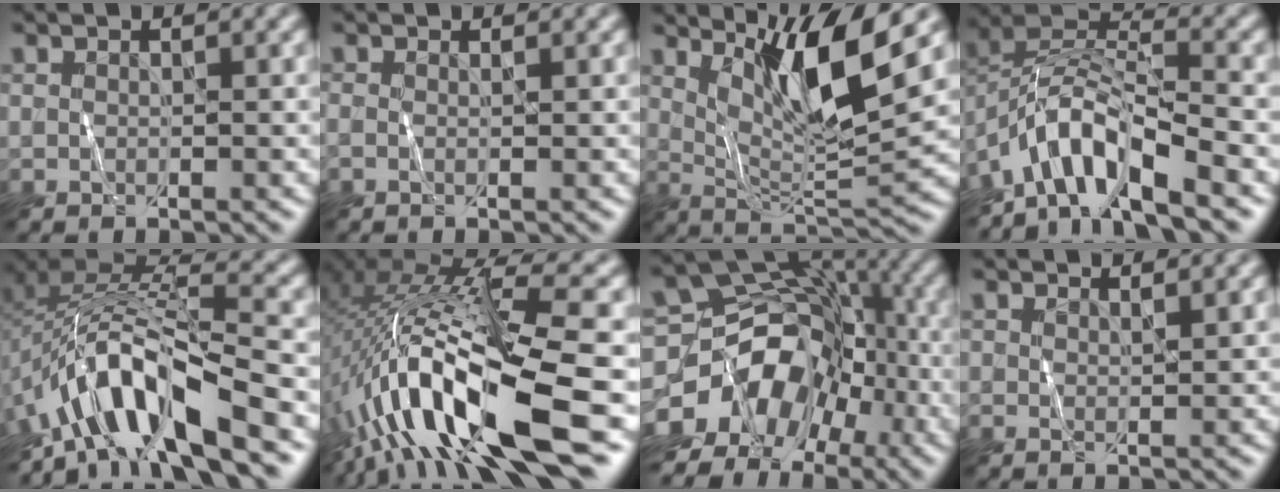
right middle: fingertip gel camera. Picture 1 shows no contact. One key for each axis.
{"total": 0.5, "fx": -0.1, "fy": -0.5, "fz": 0.0, "tx": -0.006, "ty": -0.002, "tz": -0.003}
{"total": 7.3, "fx": 3.6, "fy": 0.9, "fz": 6.3, "tx": -0.106, "ty": -0.012, "tz": 0.071}
{"total": 7.7, "fx": -5.6, "fy": 1.9, "fz": 5.0, "tx": -0.085, "ty": 0.012, "tz": -0.114}
{"total": 9.4, "fx": -5.5, "fy": 2.6, "fz": 7.1, "tx": -0.121, "ty": 0.014, "tz": -0.105}
{"total": 15.0, "fx": -4.4, "fy": 3.1, "fz": 14.0, "tx": -0.269, "ty": 0.019, "tz": -0.071}
{"total": 11.6, "fx": -6.4, "fy": 8.4, "fz": 4.7, "tx": -0.084, "ty": 0.001, "tz": -0.112}
{"total": 1.1, "fx": 0.7, "fy": -0.6, "fz": -0.6, "tx": 0.005, "ty": -0.002, "tz": 0.013}